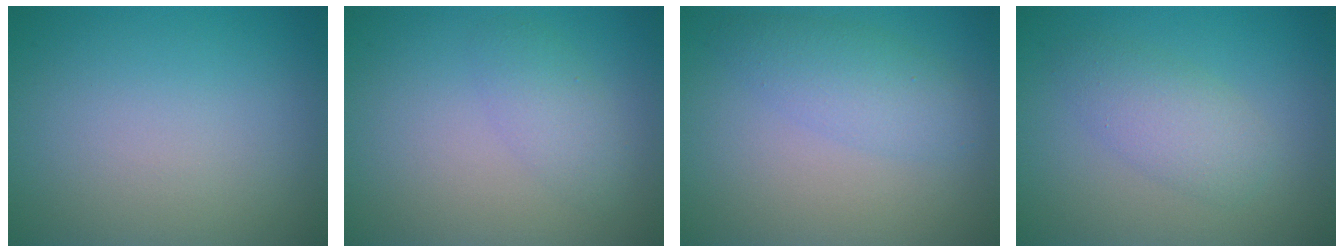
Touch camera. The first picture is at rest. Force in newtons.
{"total": 2.1, "press": 2.1, "slide": 0.1}
{"total": 2.9, "press": 2.9, "slide": 0.0}
{"total": 3.0, "press": 3.0, "slide": 0.1}